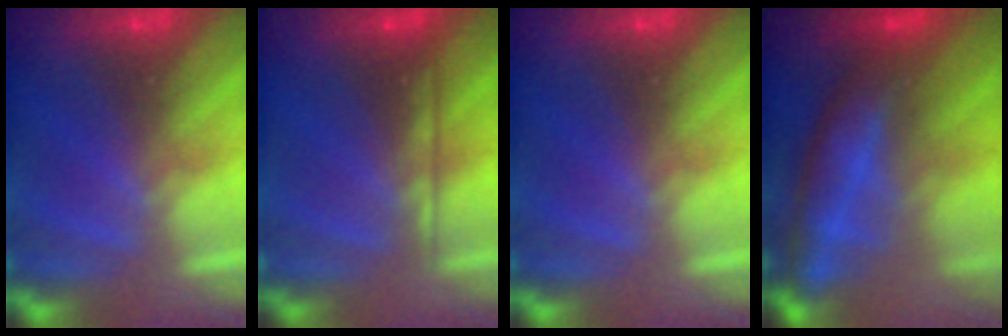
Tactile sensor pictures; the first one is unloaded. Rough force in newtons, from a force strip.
{"total": 2.1}
{"total": 0.0}
{"total": 7.1}